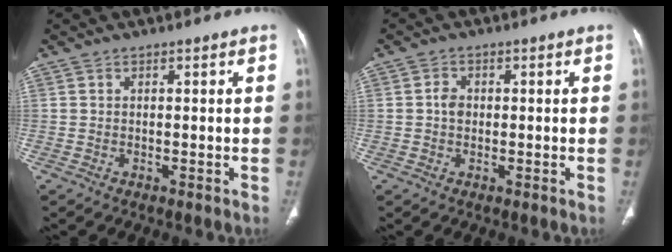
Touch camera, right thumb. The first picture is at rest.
{"total": 2.4, "force": [-0.1, 2.0, 1.4], "torque": [-0.015, 0.006, -0.005]}